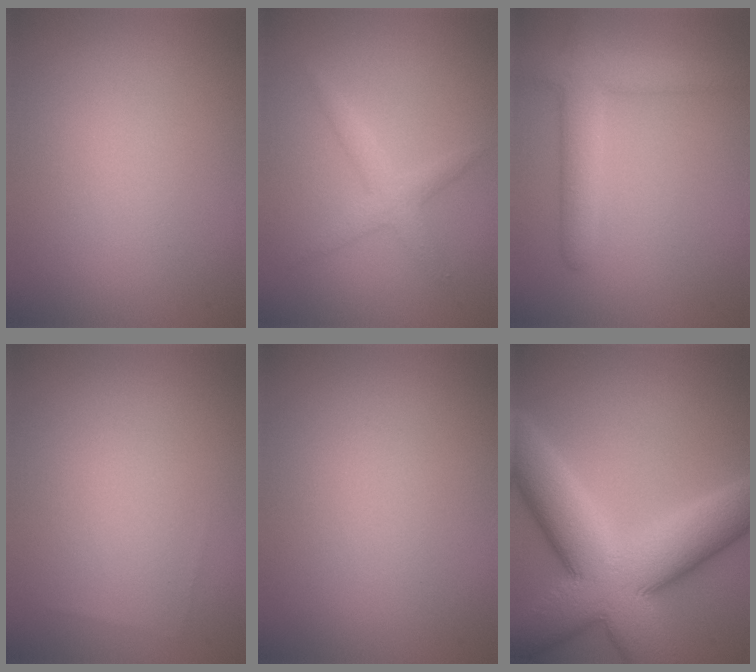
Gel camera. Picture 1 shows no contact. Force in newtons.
{"total": 2.1, "press": 2.1, "slide": 0.1}
{"total": 4.3, "press": 4.3, "slide": 0.3}
{"total": 0.0}
{"total": 0.0}
{"total": 13.2, "press": 13.2, "slide": 0.8}